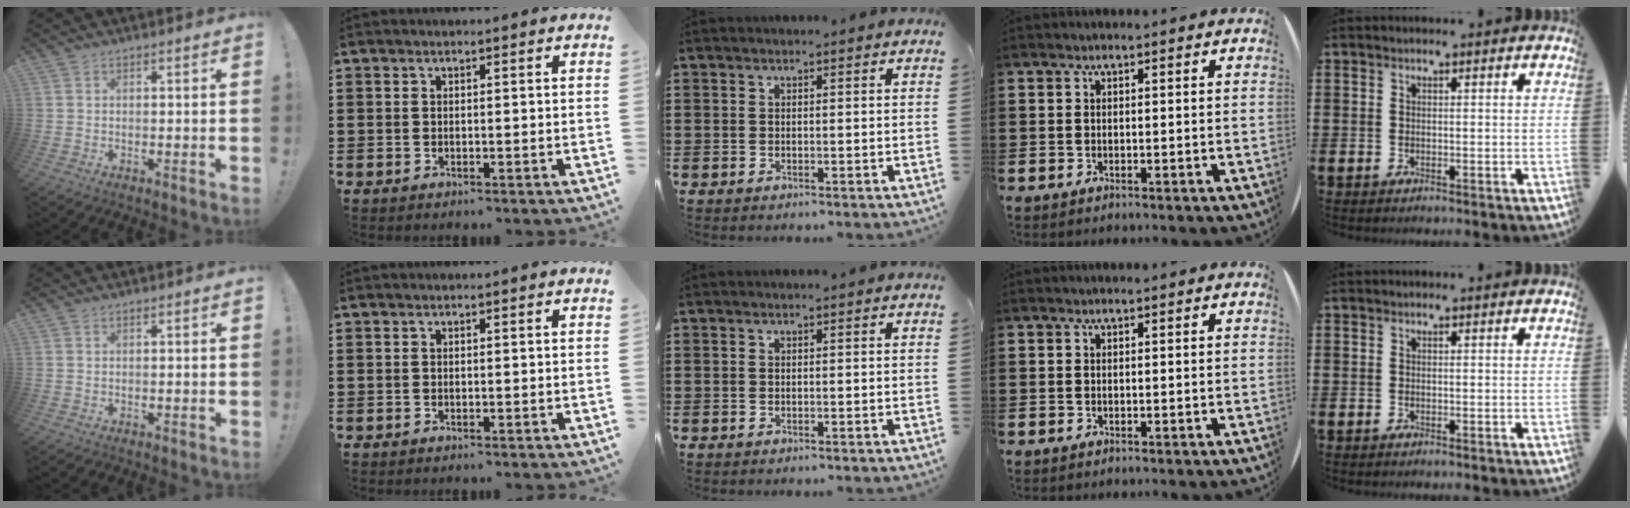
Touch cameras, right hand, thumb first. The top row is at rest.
{}